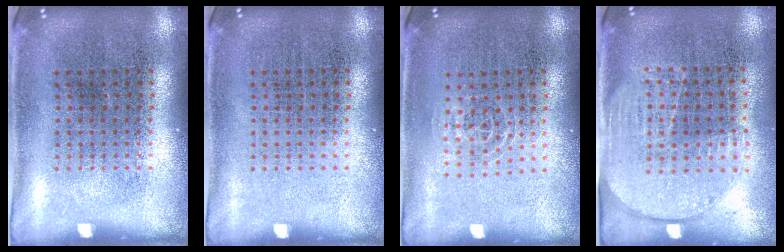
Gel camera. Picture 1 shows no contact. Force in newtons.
{"total": 0.0}
{"total": 1.0, "press": 0.5, "slide": 0.8}
{"total": 1.7, "press": 1.4, "slide": 0.8}